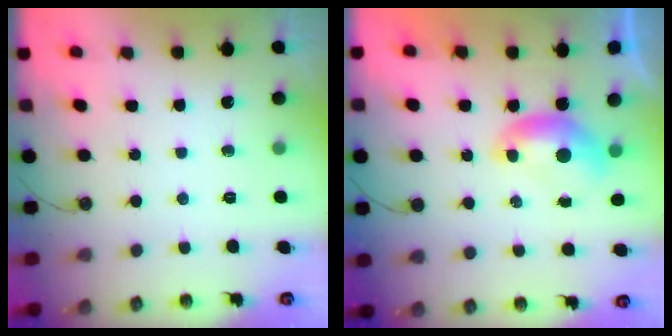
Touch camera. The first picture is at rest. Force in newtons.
{"total": 0.0}